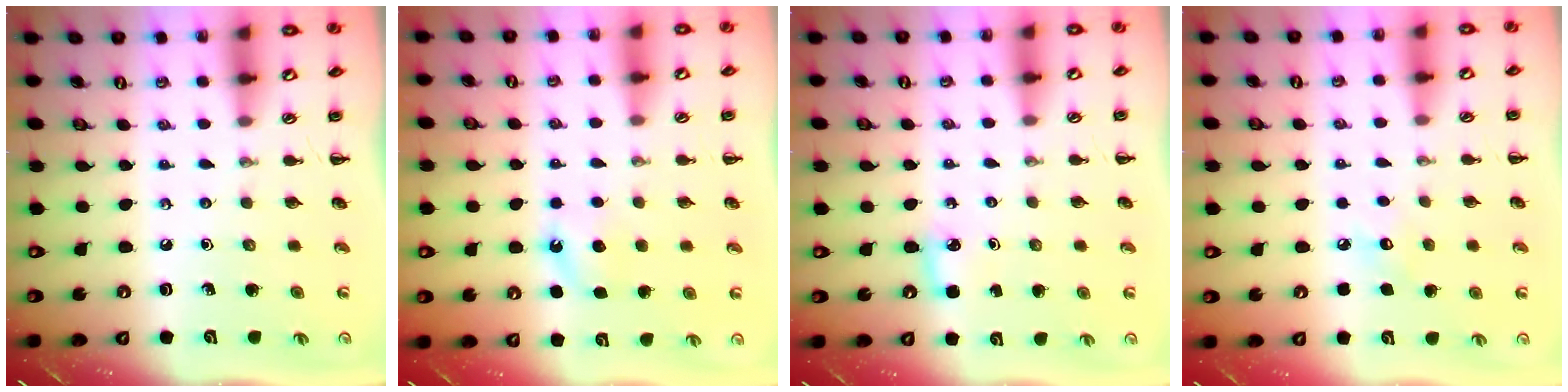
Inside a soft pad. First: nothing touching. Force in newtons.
{"total": 5.2, "press": 5.0, "slide": 1.6}
{"total": 4.9, "press": 4.5, "slide": 1.7}
{"total": 3.9, "press": 3.8, "slide": 0.9}